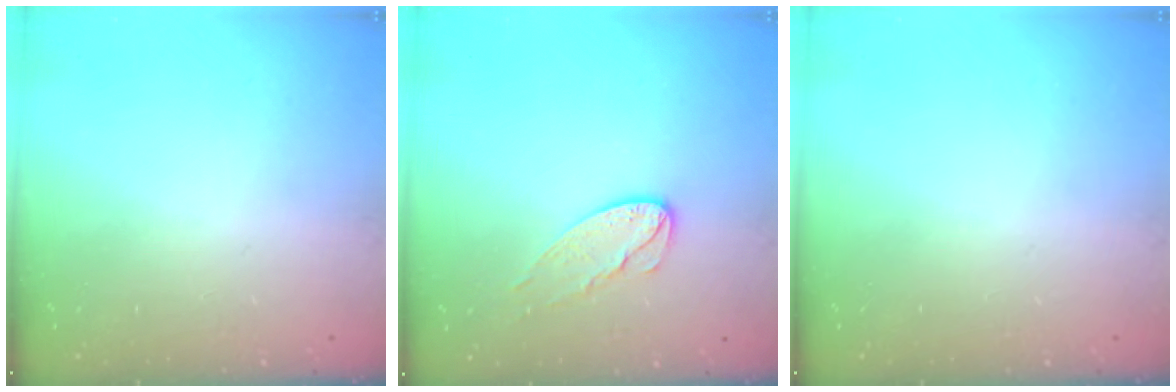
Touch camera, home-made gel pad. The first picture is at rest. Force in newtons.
{"total": 8.1, "press": 8.1, "slide": 0.5}
{"total": 0.0}